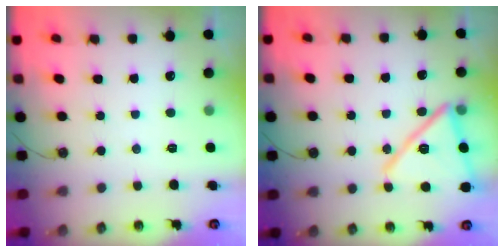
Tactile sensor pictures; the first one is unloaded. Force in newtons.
{"total": 17.1, "press": 17.1, "slide": 1.6}